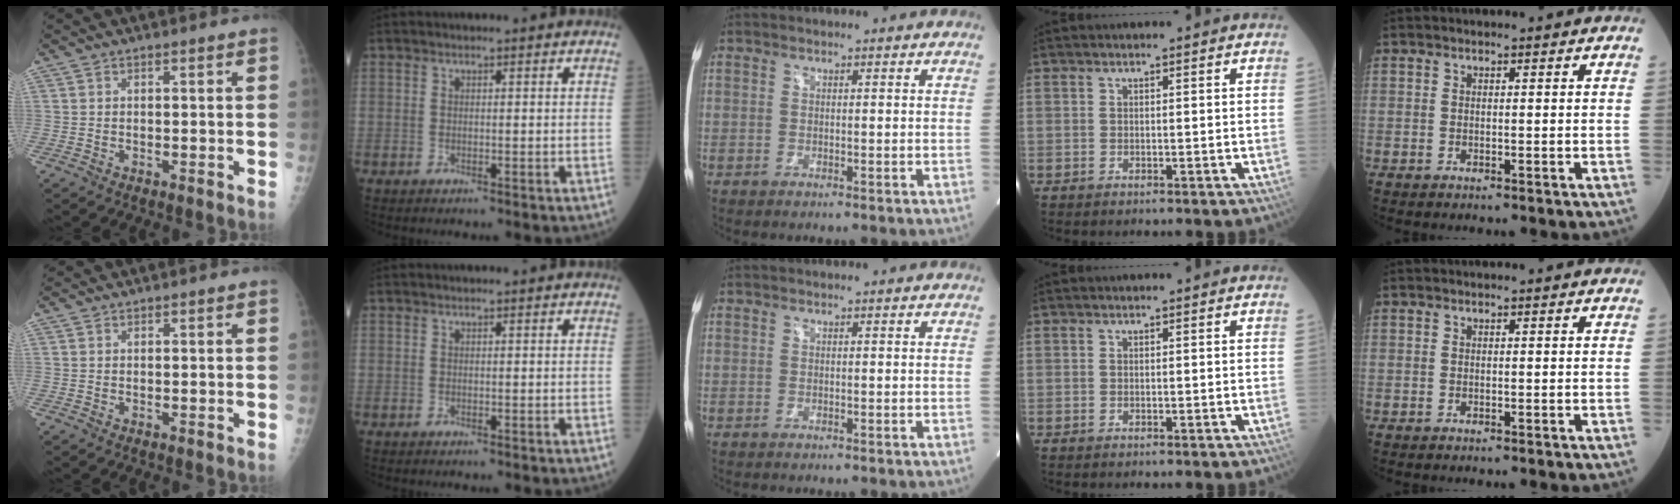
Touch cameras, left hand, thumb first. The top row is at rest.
{}